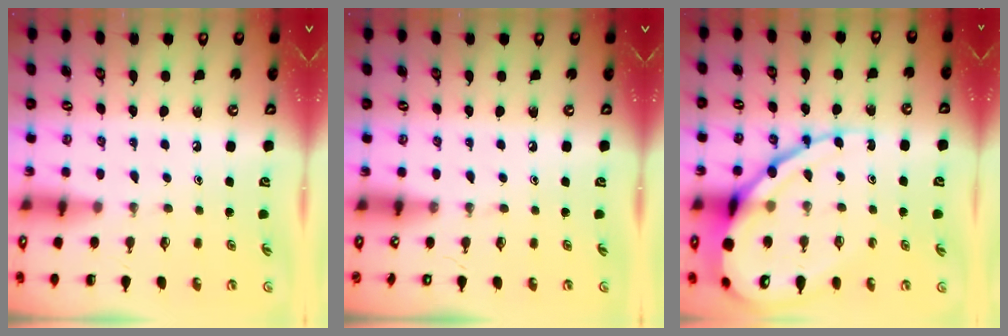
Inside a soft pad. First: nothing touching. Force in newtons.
{"total": 0.0}
{"total": 16.2, "press": 16.2, "slide": 1.3}